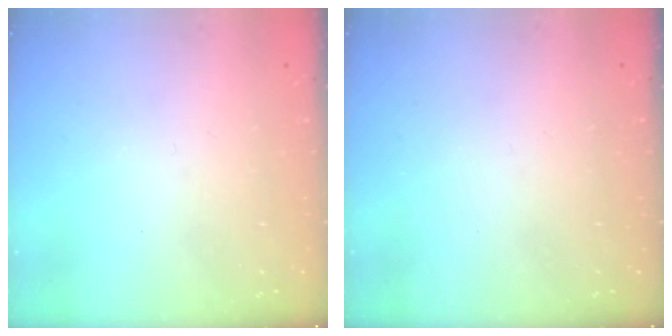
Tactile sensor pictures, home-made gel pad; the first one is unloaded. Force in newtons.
{"total": 0.0}